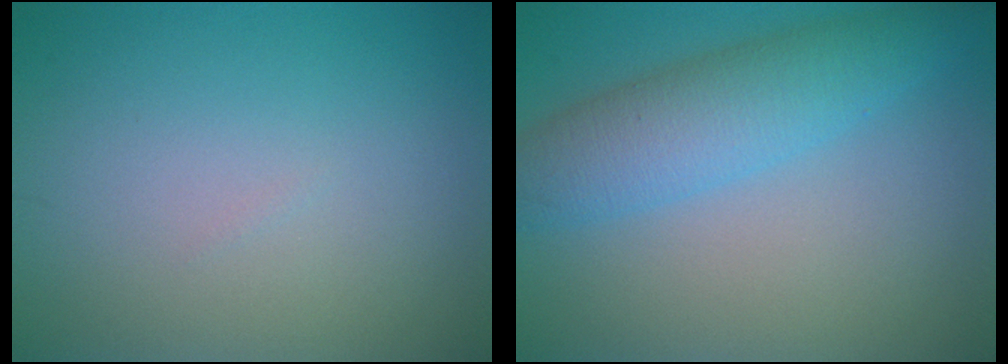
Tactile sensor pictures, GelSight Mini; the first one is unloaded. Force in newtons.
{"total": 5.3, "press": 5.3, "slide": 0.1}